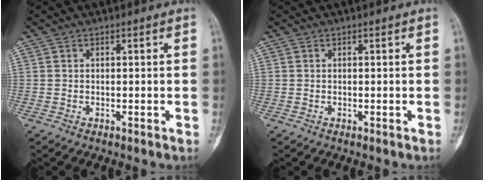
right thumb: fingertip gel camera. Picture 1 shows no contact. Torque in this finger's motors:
{"motor_torque": [0.29, 0.29, -0.01, 0.00, 0.00]}